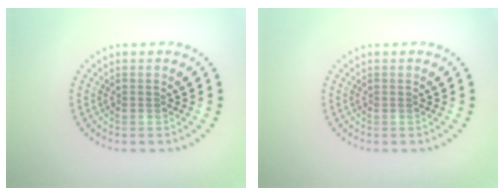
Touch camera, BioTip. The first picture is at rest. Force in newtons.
{"total": 0.0}